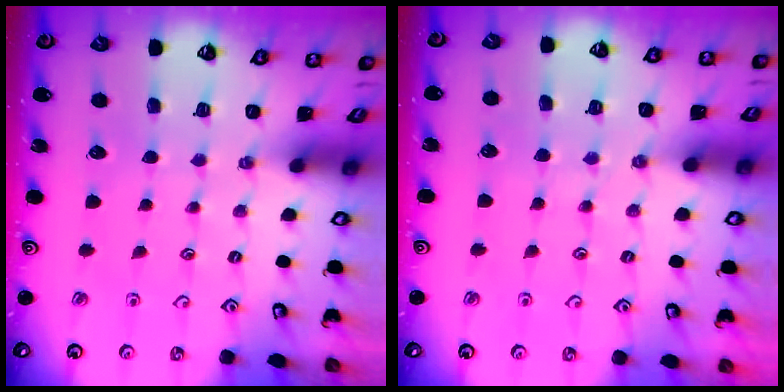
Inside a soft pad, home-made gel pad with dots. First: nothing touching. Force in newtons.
{"total": 4.0, "press": 3.9, "slide": 0.6}